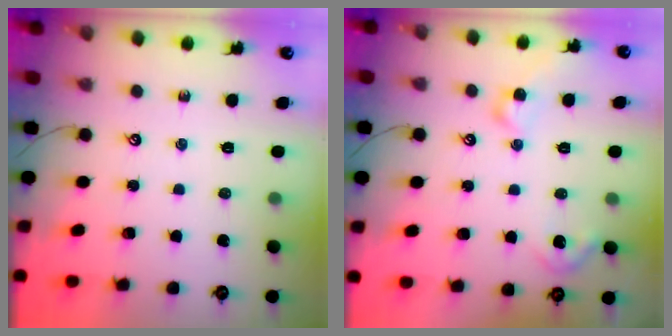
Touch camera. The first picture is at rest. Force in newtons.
{"total": 6.2, "press": 6.2, "slide": 1.0}